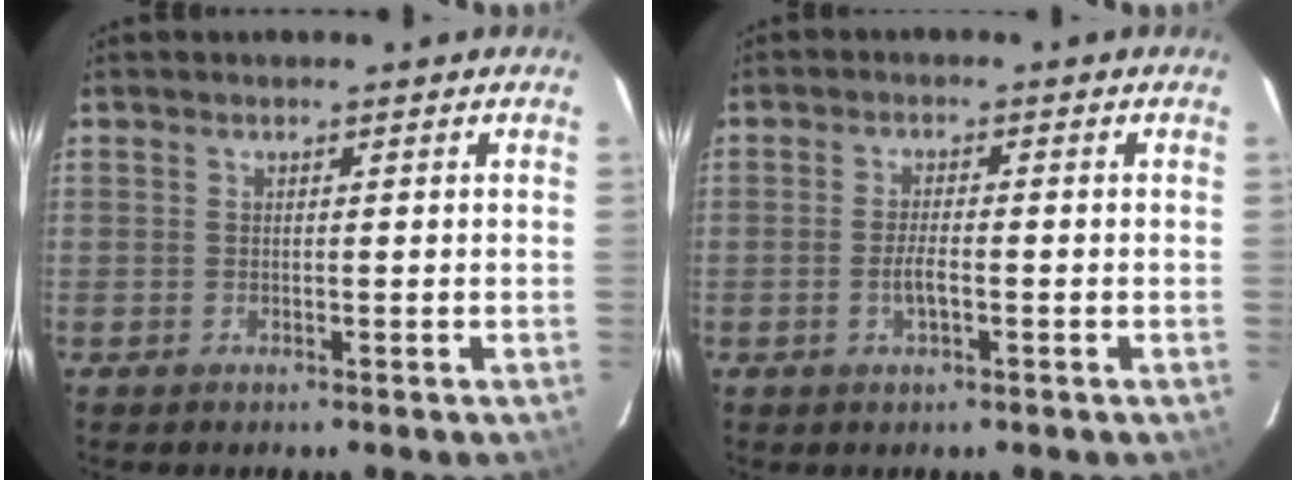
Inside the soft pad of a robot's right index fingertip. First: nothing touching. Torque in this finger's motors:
{"motor_torque": [0.14, -0.08, 0.17, 0.05]}